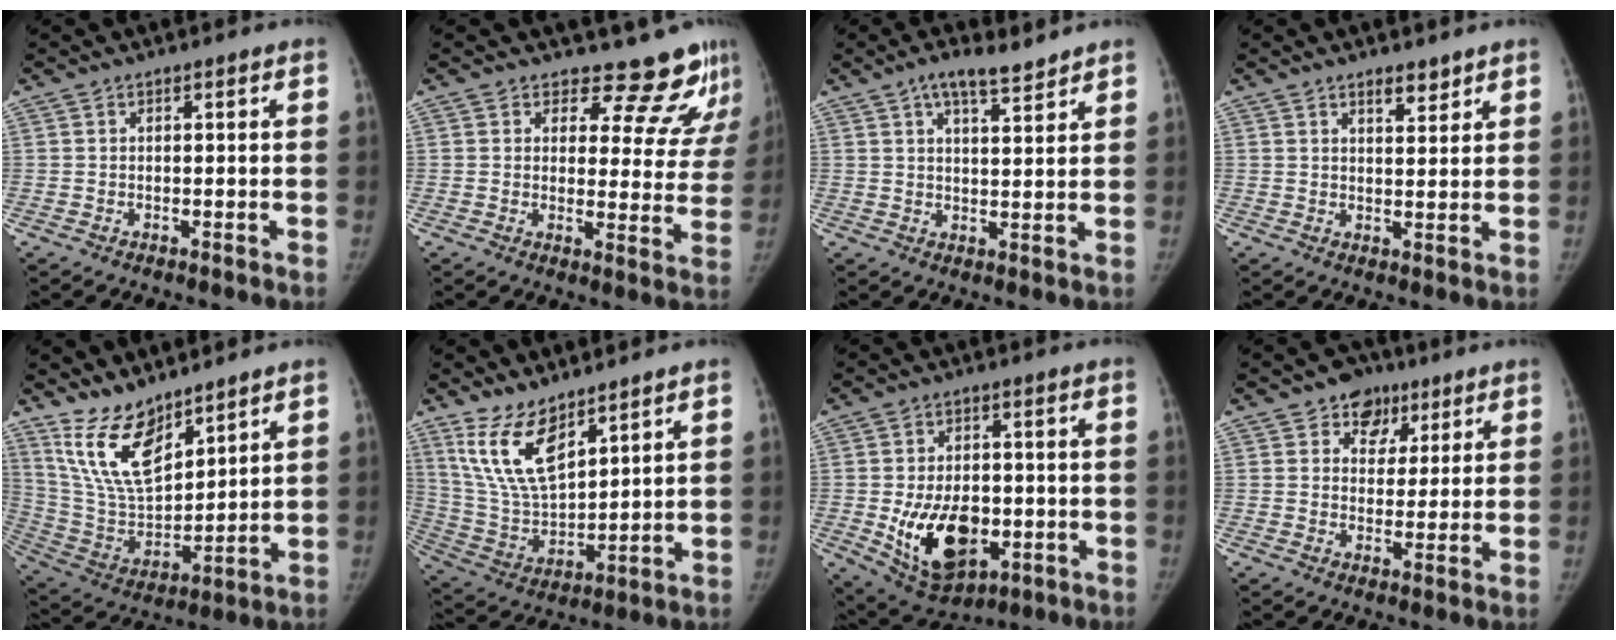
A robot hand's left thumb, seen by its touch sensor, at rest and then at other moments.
{"total": 12.6, "force": [11.7, 4.3, 2.0], "torque": [0.025, -0.108, 0.122]}
{"total": 6.3, "force": [4.6, 2.0, 3.9], "torque": [-0.052, -0.023, 0.077]}
{"total": 3.4, "force": [2.6, 1.3, 1.8], "torque": [-0.015, -0.019, 0.041]}
{"total": 14.2, "force": [10.4, 5.7, 7.8], "torque": [-0.118, -0.066, 0.221]}
{"total": 12.9, "force": [8.5, 5.3, 8.1], "torque": [-0.138, -0.049, 0.189]}
{"total": 14.6, "force": [-3.2, 9.3, 10.8], "torque": [-0.149, 0.000, -0.033]}
{"total": 7.5, "force": [4.1, 5.9, 2.2], "torque": [0.008, -0.010, 0.057]}